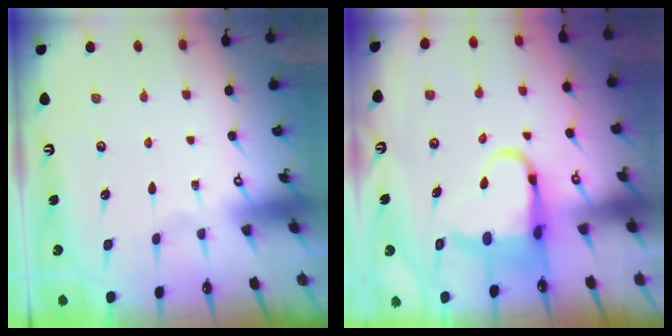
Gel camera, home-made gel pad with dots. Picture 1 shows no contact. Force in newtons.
{"total": 7.6, "press": 7.5, "slide": 1.3}